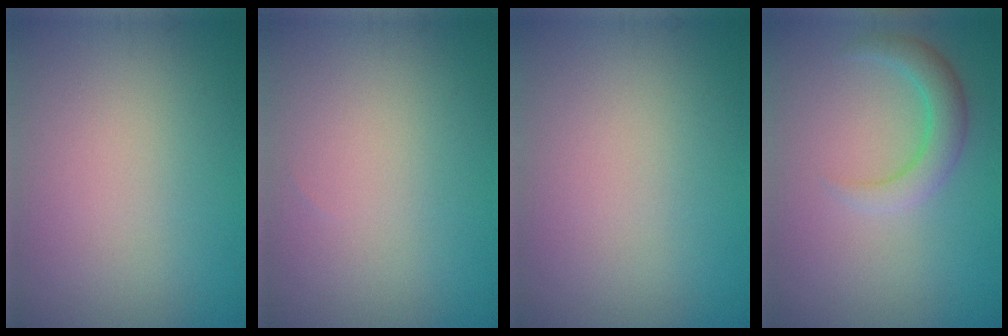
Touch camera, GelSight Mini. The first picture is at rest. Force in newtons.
{"total": 0.0}
{"total": 0.0}
{"total": 3.0, "press": 3.0, "slide": 0.2}